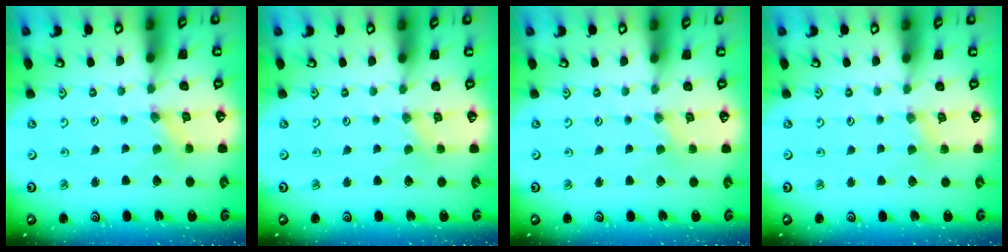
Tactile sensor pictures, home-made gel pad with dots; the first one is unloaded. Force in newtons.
{"total": 0.0}
{"total": 0.0}
{"total": 2.9, "press": 2.9, "slide": 0.4}